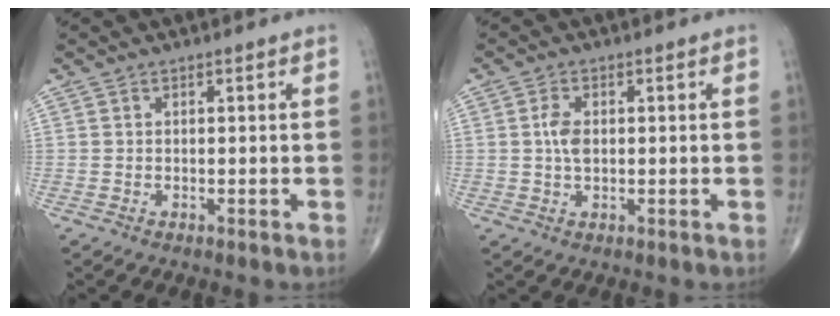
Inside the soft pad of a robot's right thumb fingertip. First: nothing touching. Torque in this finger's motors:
{"motor_torque": [0.69, 0.62, 0.33, -0.12, 0.06]}